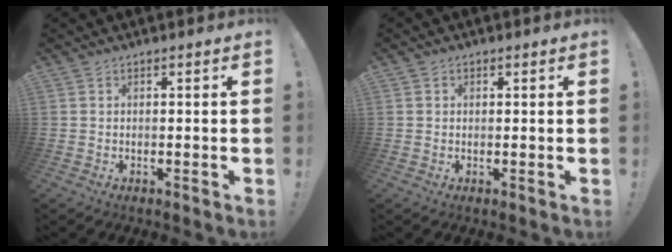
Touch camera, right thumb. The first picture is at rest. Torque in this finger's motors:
{"motor_torque": [-0.08, -0.21, -0.17, 0.08, -0.02]}